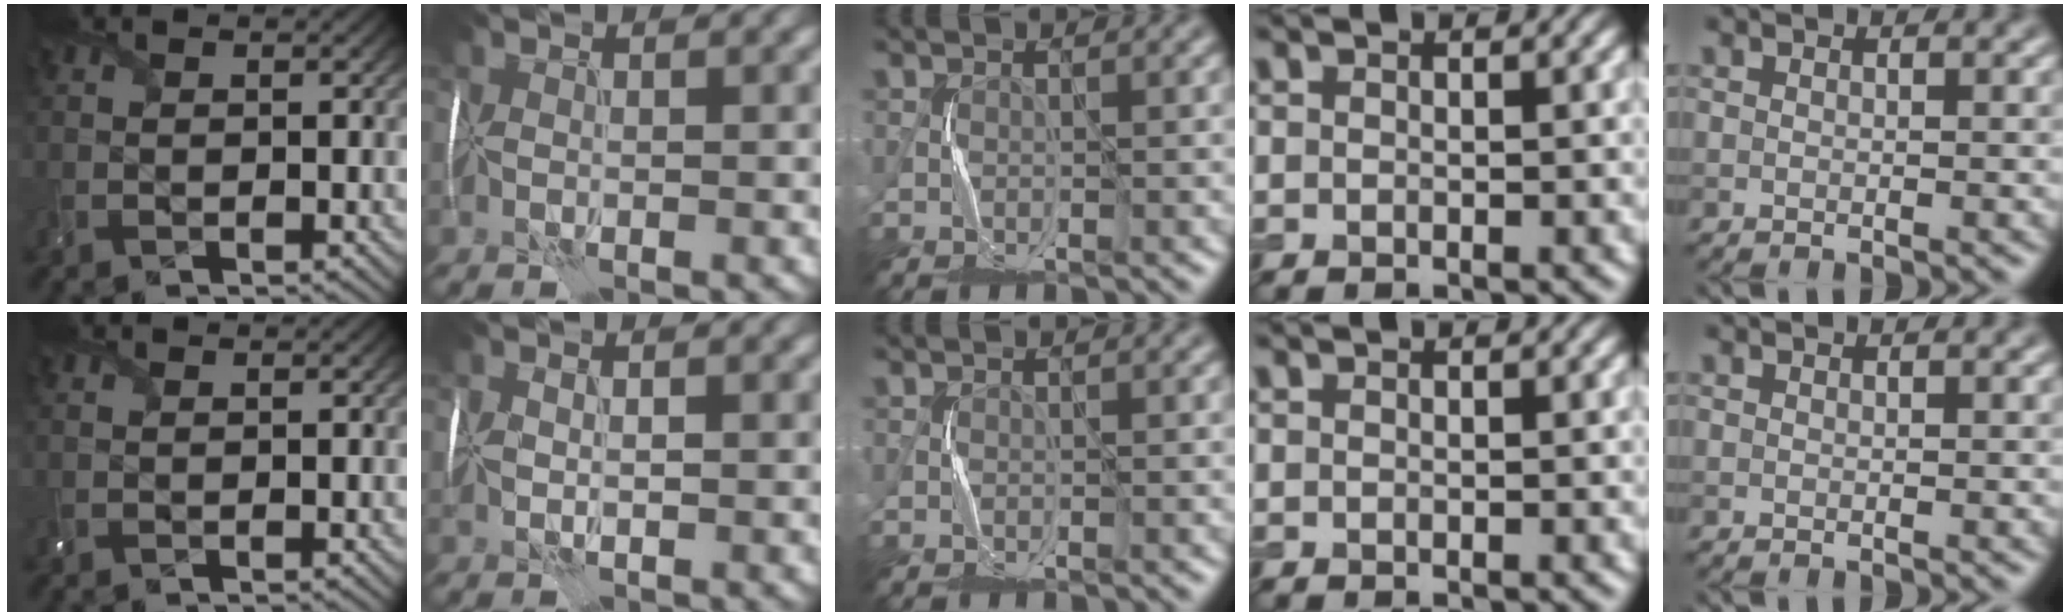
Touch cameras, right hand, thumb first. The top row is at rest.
{"thumb": {"total": 0.6, "force": [0.5, 0.2, 0.3], "torque": [-0.014, 0.003, 0.011]}, "index": {"total": 0.7, "force": [0.4, -0.4, -0.4], "torque": [-0.009, 0.000, 0.010]}}